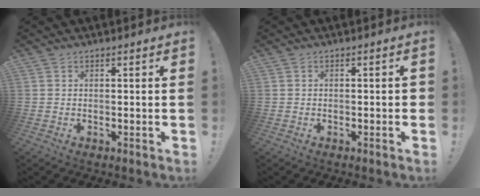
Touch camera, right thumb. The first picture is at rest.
{"total": 0.7, "force": [-0.4, 0.3, 0.4], "torque": [-0.005, 0.003, -0.007]}